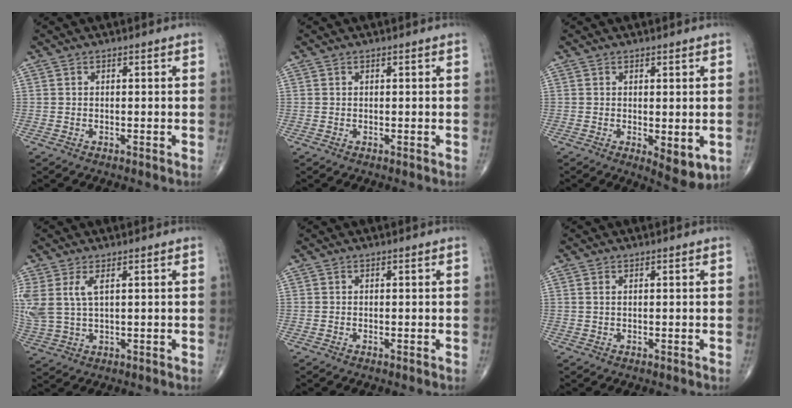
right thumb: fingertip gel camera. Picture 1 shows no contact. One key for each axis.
{"total": 0.0}
{"total": 5.7, "fx": -1.0, "fy": 2.4, "fz": 5.0, "tx": -0.057, "ty": -0.016, "tz": -0.005}
{"total": 8.4, "fx": 2.7, "fy": 4.1, "fz": 6.8, "tx": -0.175, "ty": 0.000, "tz": 0.067}
{"total": 0.0}
{"total": 0.8, "fx": 0.4, "fy": 0.3, "fz": 0.6, "tx": -0.016, "ty": 0.007, "tz": 0.009}